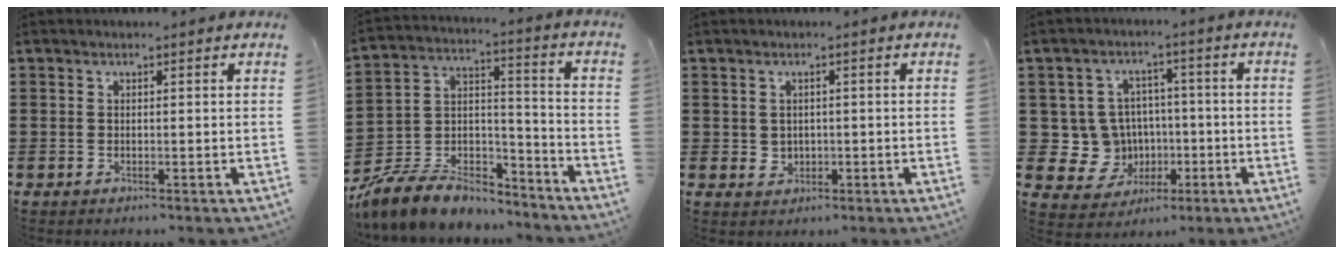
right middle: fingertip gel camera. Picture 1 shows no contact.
{"total": 9.4, "force": [-8.4, 3.1, 3.1], "torque": [-0.066, 0.021, -0.165]}
{"total": 1.8, "force": [0.4, 1.7, 0.3], "torque": [-0.012, 0.008, 0.005]}
{"total": 7.8, "force": [-0.5, 7.6, 1.7], "torque": [-0.062, 0.006, 0.001]}